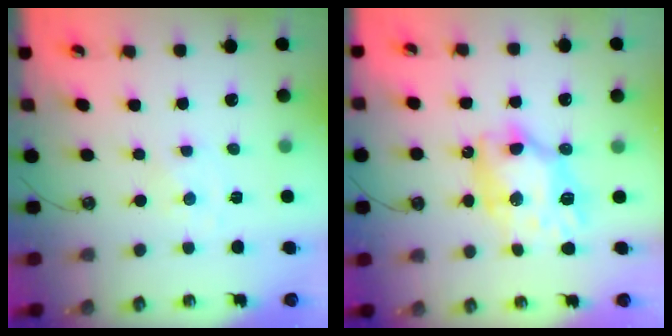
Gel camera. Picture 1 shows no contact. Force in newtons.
{"total": 12.8, "press": 12.7, "slide": 1.3}